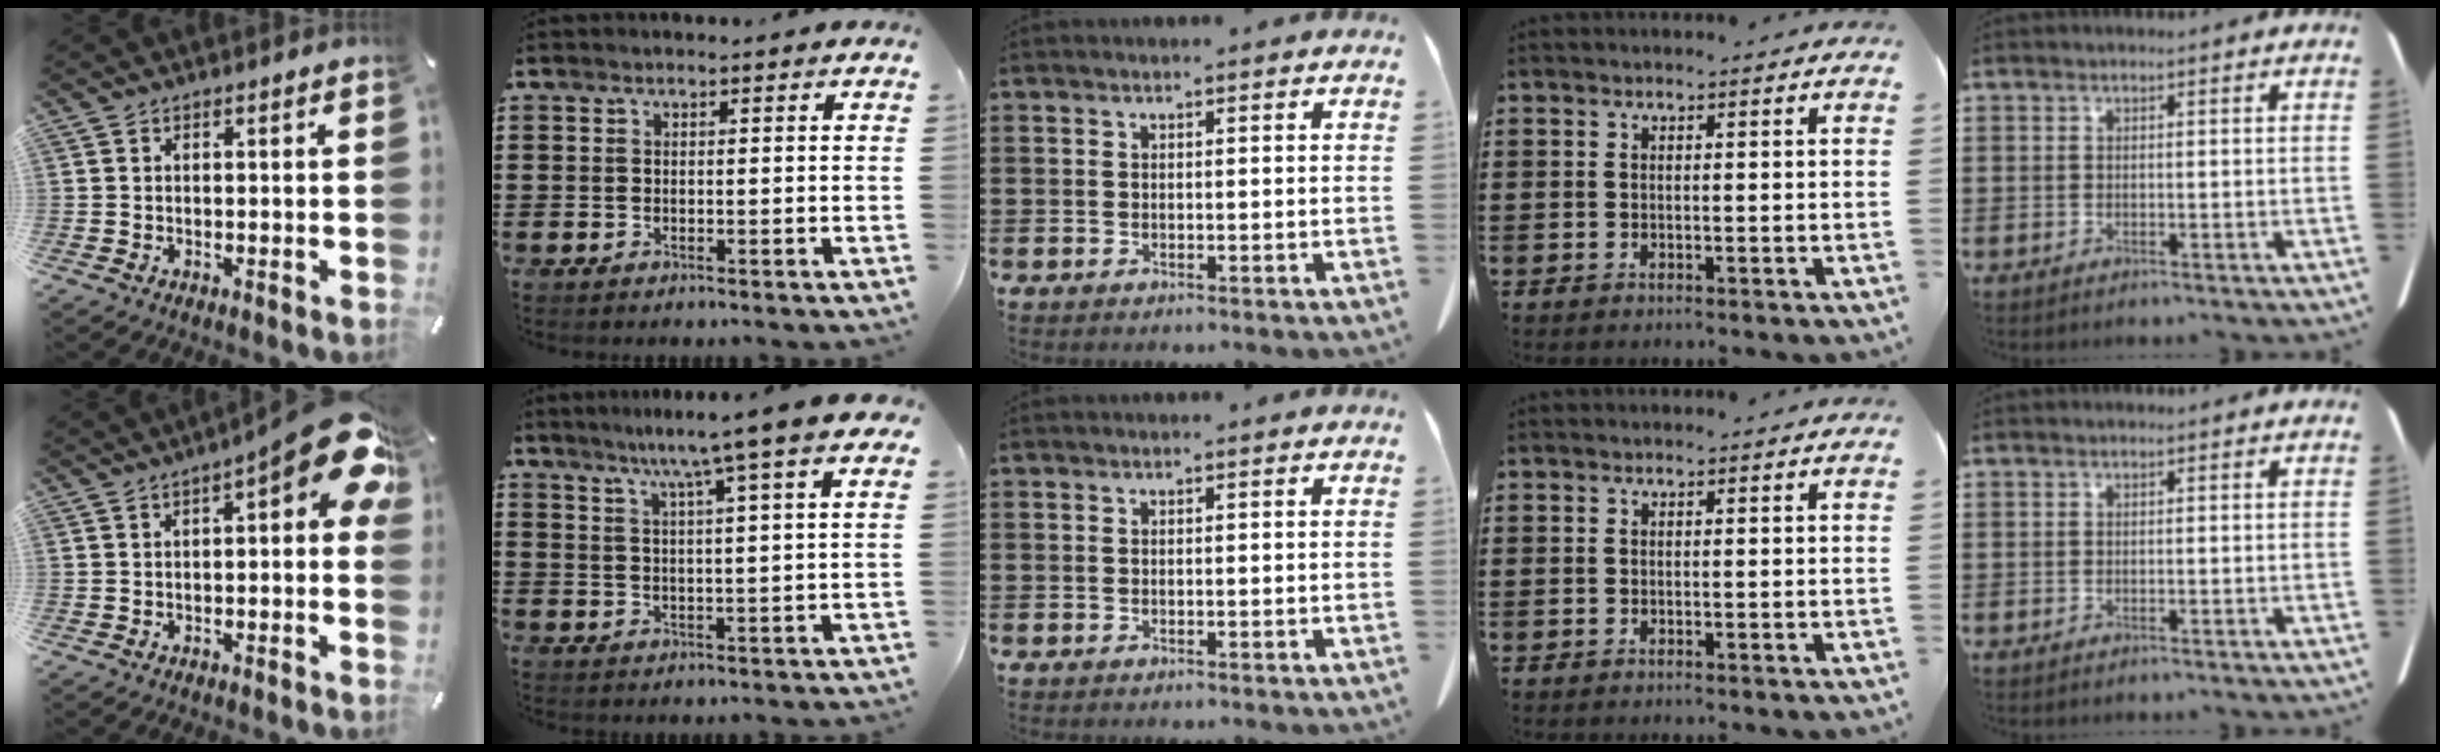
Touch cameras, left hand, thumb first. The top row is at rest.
{"thumb": {"total": 12.9, "force": [4.4, 4.0, 11.4], "torque": [-0.151, -0.035, 0.072]}, "index": {"total": 7.6, "force": [5.4, -0.4, 5.4], "torque": [-0.113, -0.020, 0.086]}}